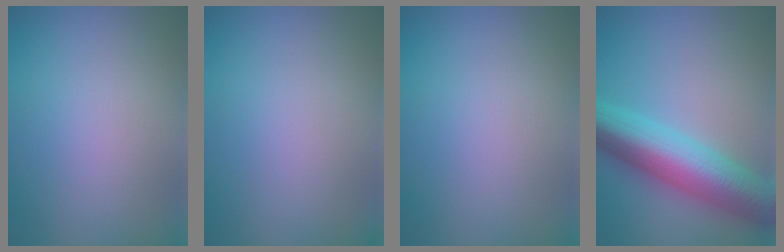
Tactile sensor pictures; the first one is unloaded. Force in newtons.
{"total": 0.0}
{"total": 0.0}
{"total": 9.6, "press": 9.6, "slide": 0.1}